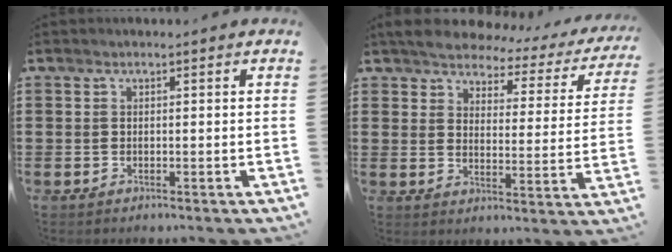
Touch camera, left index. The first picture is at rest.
{"total": 4.4, "force": [4.3, 0.7, 0.8], "torque": [-0.044, -0.031, 0.070]}